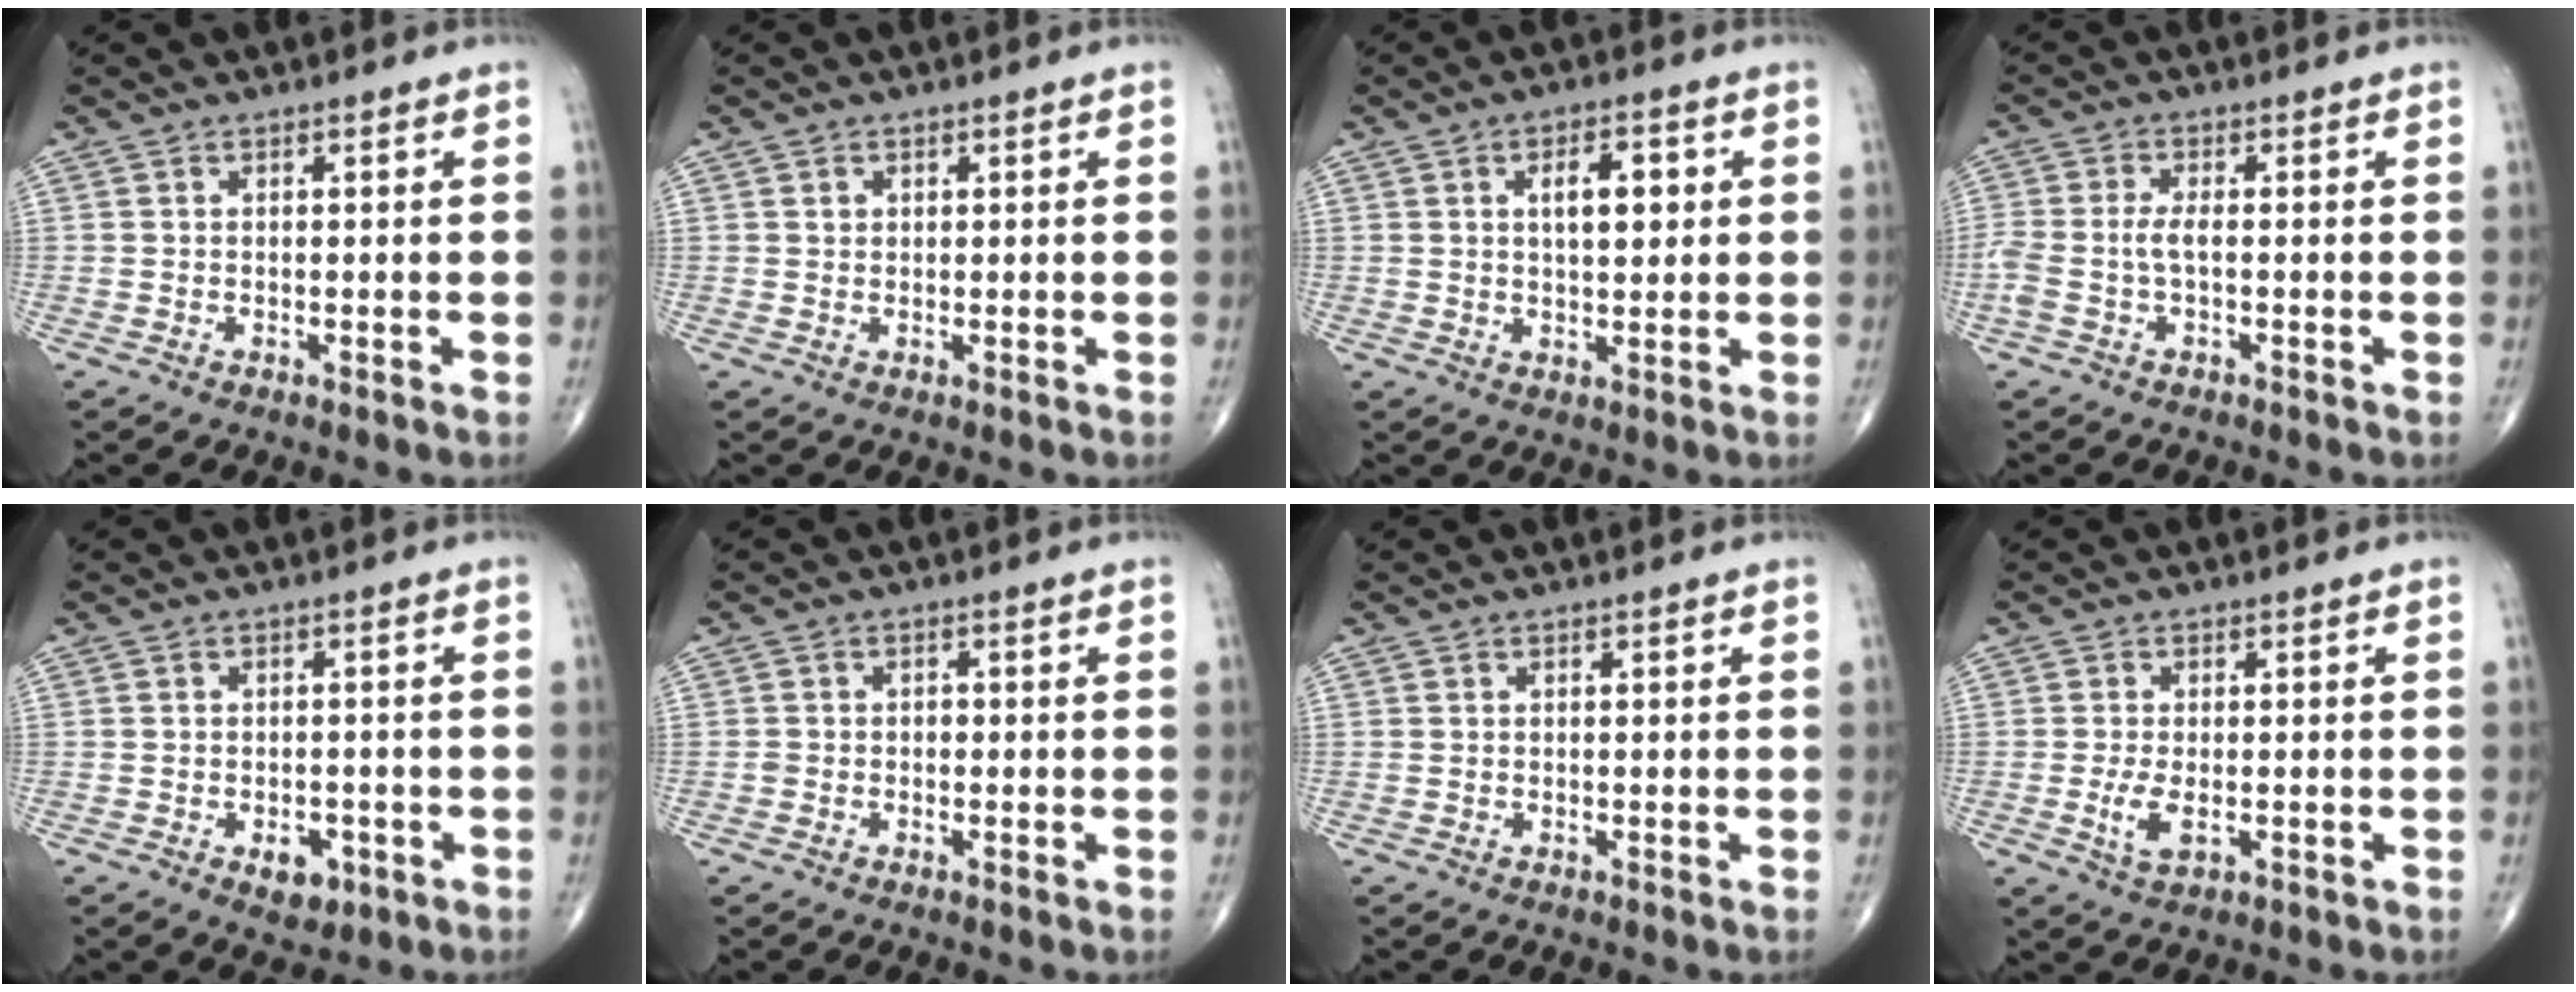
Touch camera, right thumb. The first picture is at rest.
{"total": 1.2, "force": [0.5, 1.0, 0.4], "torque": [0.000, -0.002, 0.008]}
{"total": 6.5, "force": [1.6, 3.1, 5.5], "torque": [-0.071, -0.003, 0.026]}
{"total": 4.0, "force": [-0.8, 1.4, 3.6], "torque": [-0.102, 0.009, -0.017]}
{"total": 4.1, "force": [-1.8, 2.6, 2.6], "torque": [-0.022, 0.004, -0.019]}
{"total": 1.2, "force": [-0.4, 1.0, 0.6], "torque": [-0.006, 0.006, -0.006]}
{"total": 0.0}
{"total": 3.9, "force": [-0.8, 1.8, 3.4], "torque": [-0.072, -0.008, -0.014]}